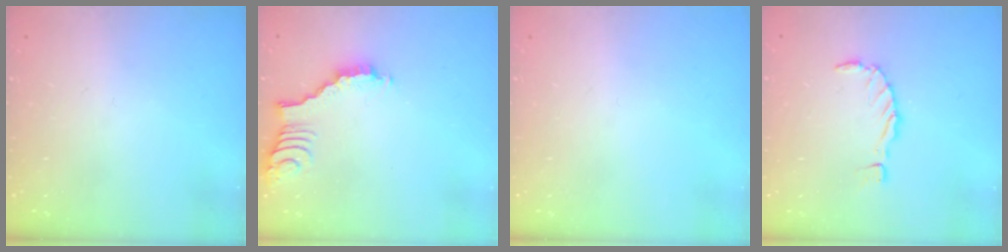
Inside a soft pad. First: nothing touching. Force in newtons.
{"total": 3.0, "press": 2.9, "slide": 0.4}
{"total": 0.0}
{"total": 0.0}